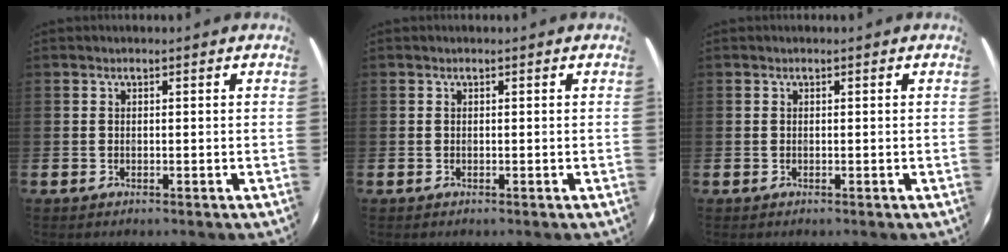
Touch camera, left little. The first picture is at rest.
{"total": 0.0}
{"total": 0.0}